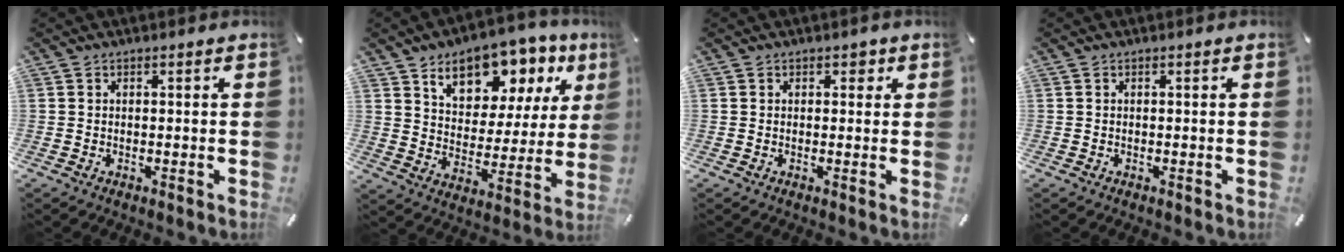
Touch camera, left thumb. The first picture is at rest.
{"total": 13.4, "force": [9.3, 8.0, 5.6], "torque": [-0.089, -0.062, 0.161]}
{"total": 1.6, "force": [0.6, 1.3, 0.7], "torque": [0.001, 0.000, 0.005]}
{"total": 0.0}